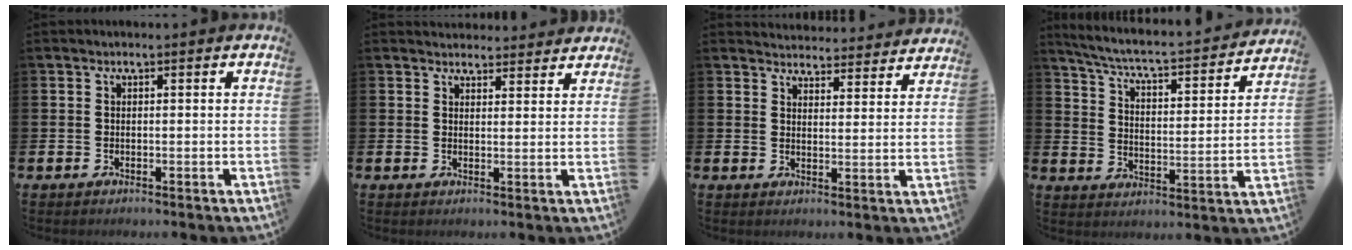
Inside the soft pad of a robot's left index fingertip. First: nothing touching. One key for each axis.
{"total": 3.1, "fx": 3.0, "fy": 0.8, "fz": -0.2, "tx": 0.007, "ty": -0.017, "tz": 0.053}
{"total": 4.3, "fx": 4.2, "fy": 0.7, "fz": -0.2, "tx": 0.000, "ty": -0.036, "tz": 0.073}
{"total": 5.4, "fx": 4.8, "fy": 0.6, "fz": 2.3, "tx": -0.073, "ty": -0.042, "tz": 0.073}